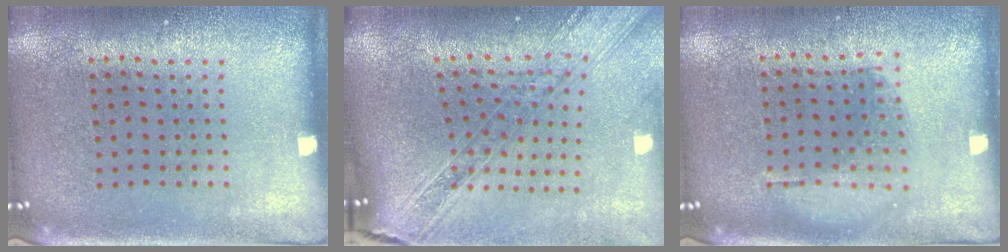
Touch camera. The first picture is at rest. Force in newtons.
{"total": 2.3, "press": 1.9, "slide": 1.3}
{"total": 1.0, "press": 0.9, "slide": 0.4}